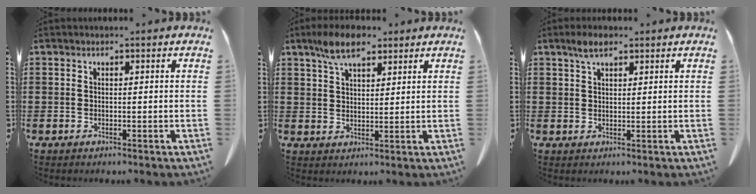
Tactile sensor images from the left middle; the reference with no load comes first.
{"total": 6.6, "force": [4.6, 2.6, 4.0], "torque": [-0.090, 0.005, 0.083]}
{"total": 2.9, "force": [1.9, 1.1, 1.9], "torque": [-0.042, 0.005, 0.034]}